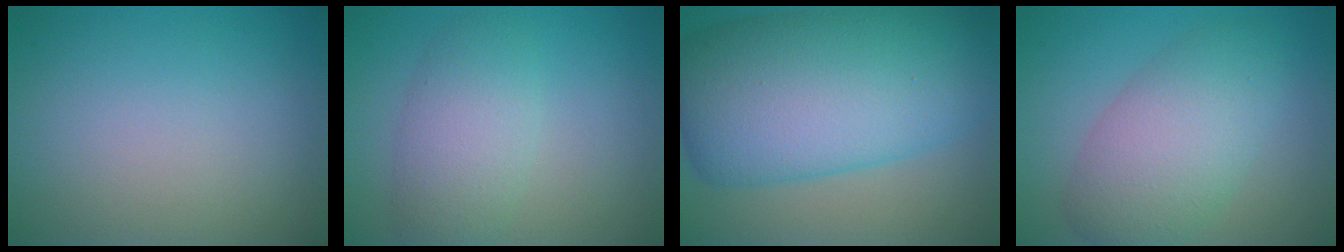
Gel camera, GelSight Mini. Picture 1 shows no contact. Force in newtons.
{"total": 4.2, "press": 4.2, "slide": 0.3}
{"total": 14.1, "press": 14.1, "slide": 0.1}
{"total": 6.6, "press": 6.6, "slide": 0.3}